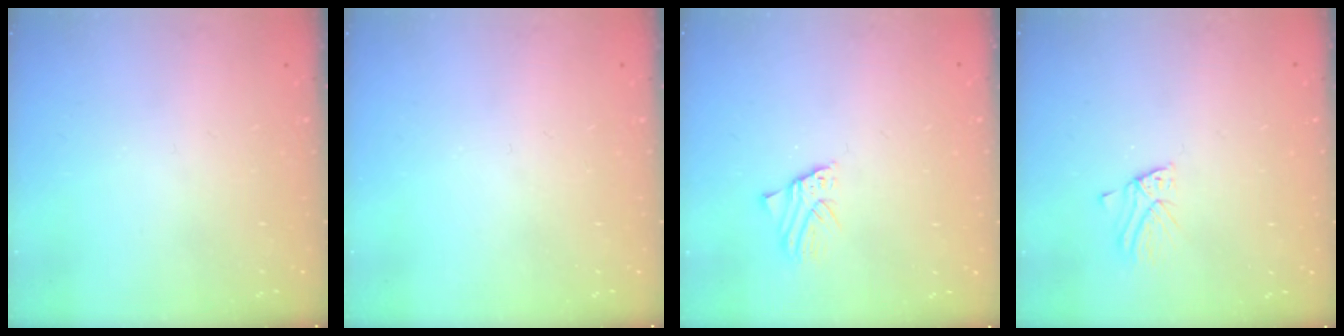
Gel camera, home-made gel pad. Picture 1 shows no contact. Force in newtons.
{"total": 0.0}
{"total": 1.8, "press": 1.8, "slide": 0.2}
{"total": 2.7, "press": 2.7, "slide": 0.2}